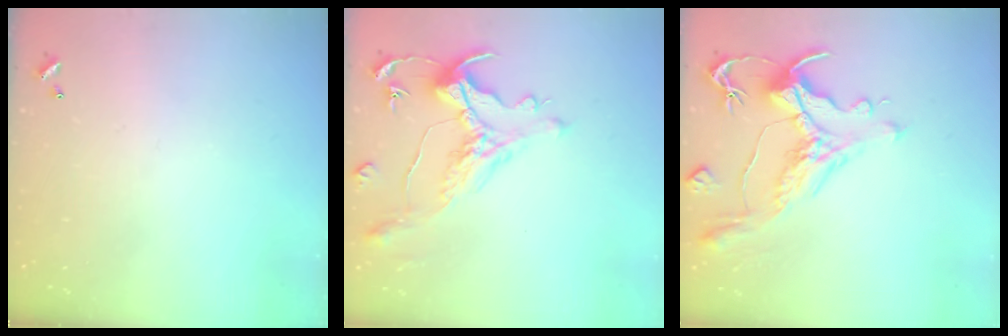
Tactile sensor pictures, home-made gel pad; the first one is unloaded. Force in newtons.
{"total": 1.0, "press": 0.3, "slide": 1.0}
{"total": 2.4, "press": 1.9, "slide": 1.4}